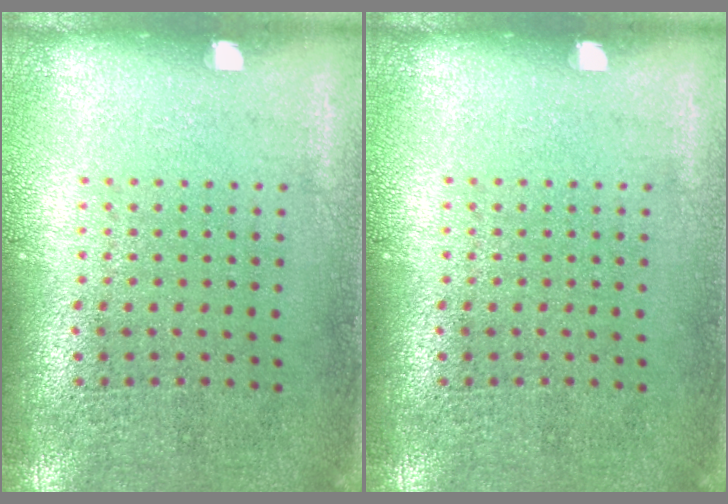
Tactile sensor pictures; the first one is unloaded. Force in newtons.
{"total": 0.0}